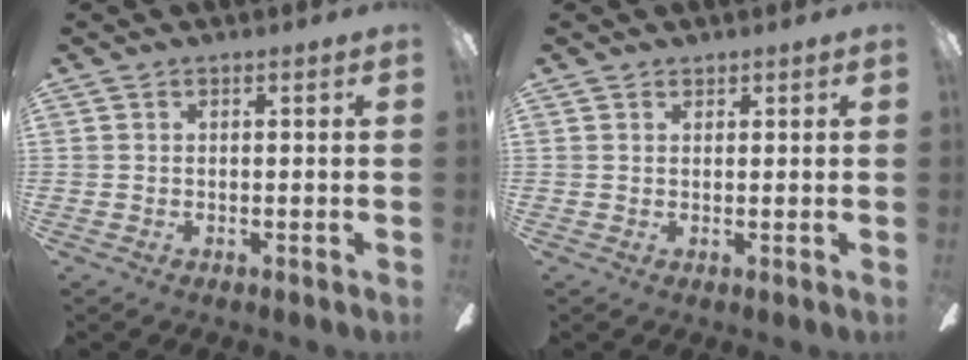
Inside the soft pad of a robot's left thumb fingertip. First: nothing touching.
{"total": 1.0, "force": [0.9, 0.5, 0.0], "torque": [-0.001, 0.000, 0.017]}